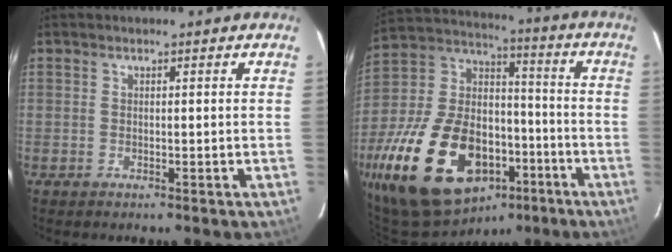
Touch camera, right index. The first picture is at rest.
{"total": 26.8, "force": [-13.3, 16.4, 16.5], "torque": [-0.349, 0.017, -0.193]}